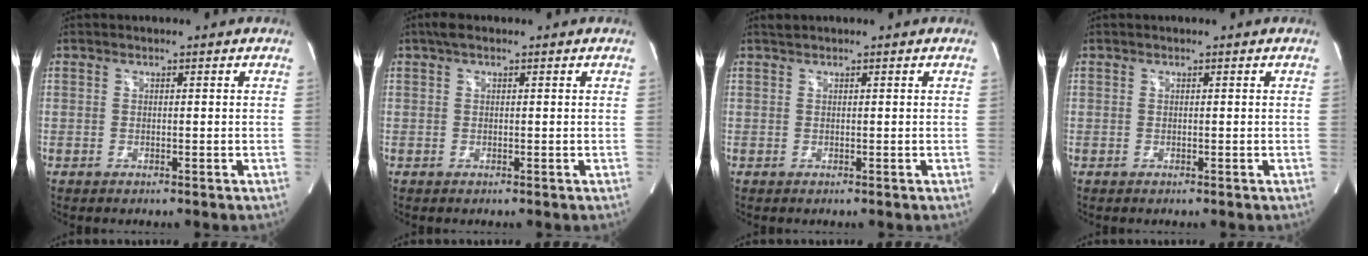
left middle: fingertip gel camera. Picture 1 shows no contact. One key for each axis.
{"total": 2.1, "fx": 1.3, "fy": 0.7, "fz": 1.5, "tx": -0.035, "ty": 0.022, "tz": 0.023}
{"total": 0.6, "fx": 0.5, "fy": -0.1, "fz": 0.1, "tx": -0.011, "ty": 0.008, "tz": 0.015}
{"total": 0.0}